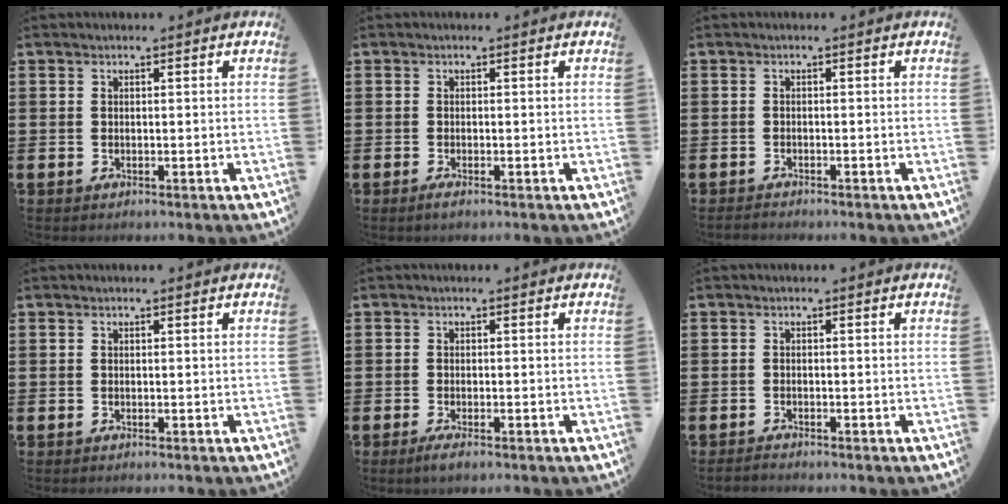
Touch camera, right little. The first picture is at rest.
{"total": 0.8, "force": [-0.3, 0.1, 0.8], "torque": [-0.013, -0.002, -0.005]}
{"total": 0.6, "force": [-0.6, 0.0, 0.0], "torque": [-0.001, -0.003, -0.013]}
{"total": 0.0}
{"total": 1.4, "force": [-0.7, 0.2, 1.2], "torque": [-0.020, -0.002, -0.014]}
{"total": 0.7, "force": [-0.7, 0.1, 0.1], "torque": [-0.004, -0.004, -0.015]}